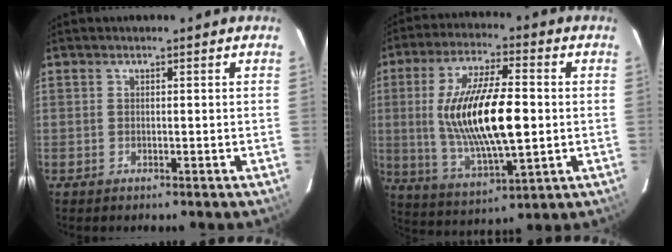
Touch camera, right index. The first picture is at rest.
{"total": 18.5, "force": [0.3, 6.1, 17.5], "torque": [-0.333, -0.004, 0.017]}